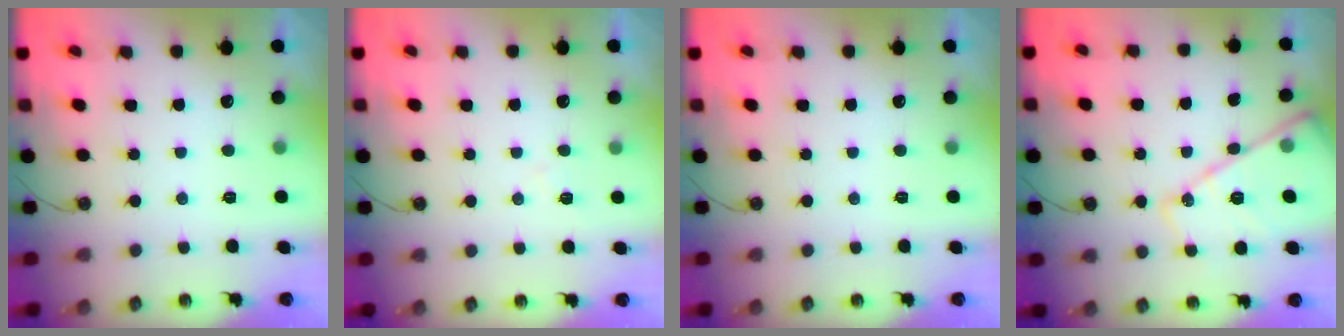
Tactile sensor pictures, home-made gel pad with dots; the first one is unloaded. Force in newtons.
{"total": 5.2, "press": 5.1, "slide": 0.7}
{"total": 0.0}
{"total": 15.7, "press": 15.6, "slide": 1.7}